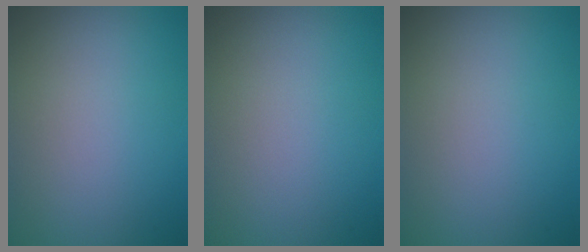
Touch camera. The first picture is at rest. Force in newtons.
{"total": 0.0}
{"total": 0.0}